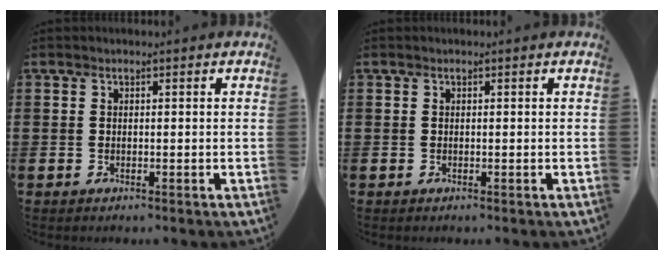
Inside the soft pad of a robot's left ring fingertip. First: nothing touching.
{"total": 0.0}